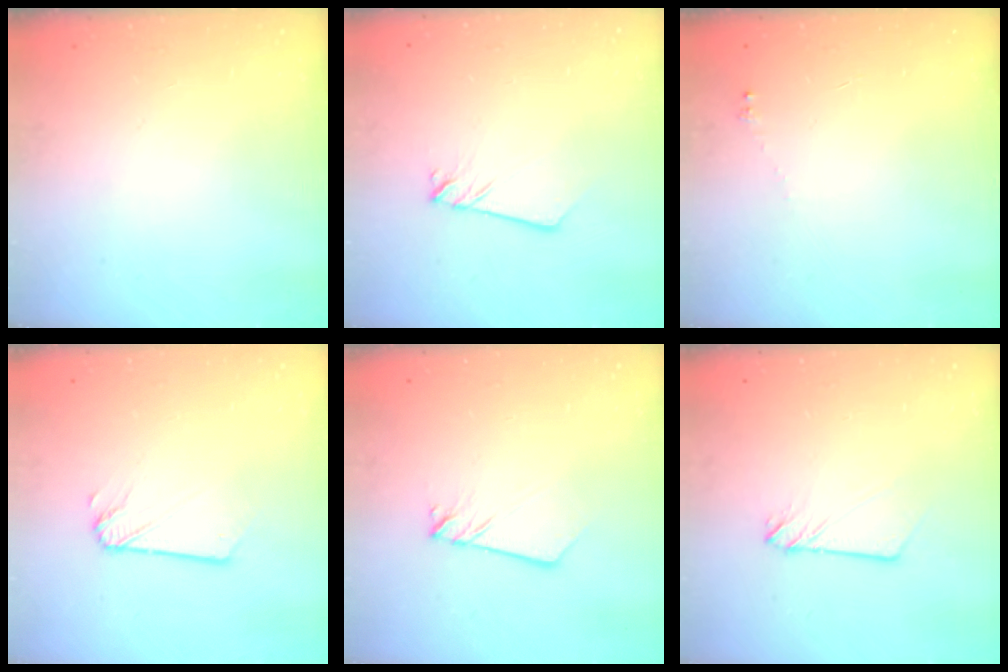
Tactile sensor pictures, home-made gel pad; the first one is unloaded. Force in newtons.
{"total": 2.4, "press": 2.4, "slide": 0.2}
{"total": 1.7, "press": 1.6, "slide": 0.2}
{"total": 1.9, "press": 1.9, "slide": 0.3}
{"total": 2.7, "press": 2.6, "slide": 0.3}
{"total": 2.9, "press": 2.9, "slide": 0.4}